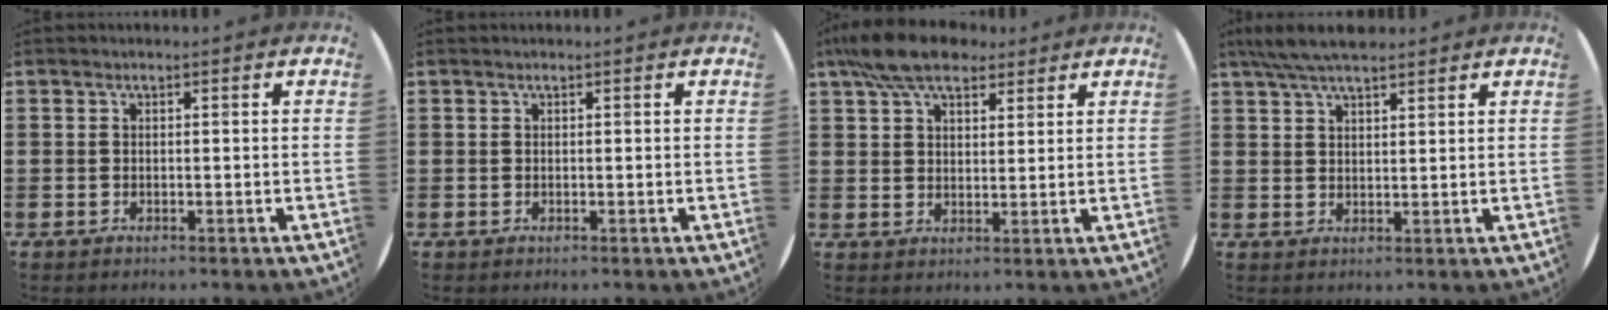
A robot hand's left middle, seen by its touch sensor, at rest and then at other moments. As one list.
[{"total": 0.0}, {"total": 8.0, "force": [6.3, 3.5, 3.5], "torque": [-0.082, -0.004, 0.117]}, {"total": 5.4, "force": [4.6, 1.2, 2.6], "torque": [-0.062, -0.003, 0.084]}]